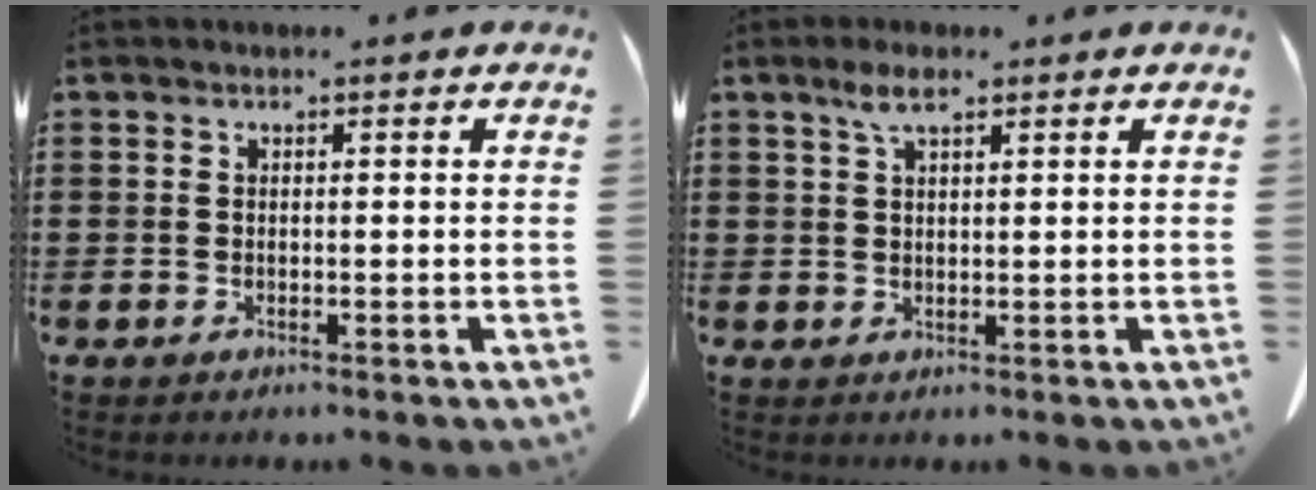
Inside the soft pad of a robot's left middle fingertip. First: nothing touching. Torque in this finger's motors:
{"motor_torque": [1.22, 0.92, 0.11, 0.07]}